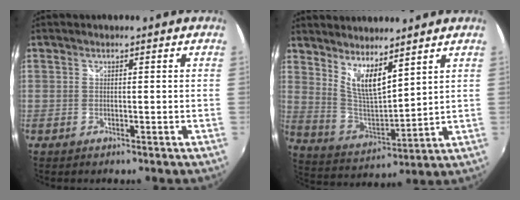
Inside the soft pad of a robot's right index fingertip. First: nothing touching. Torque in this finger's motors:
{"motor_torque": [0.31, 0.31, 0.15, 0.10]}